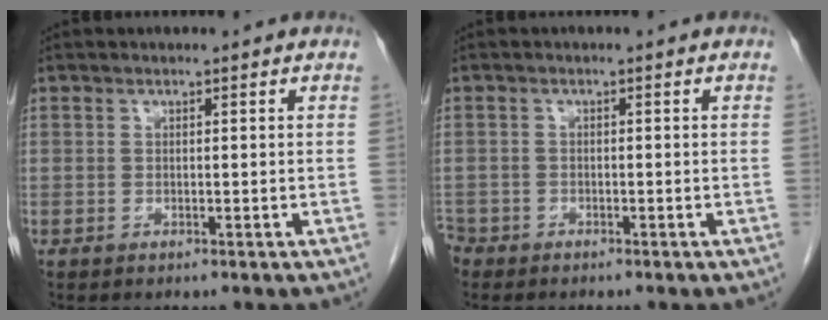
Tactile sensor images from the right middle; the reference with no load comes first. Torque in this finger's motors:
{"motor_torque": [0.54, -0.54, 0.06, 0.03]}